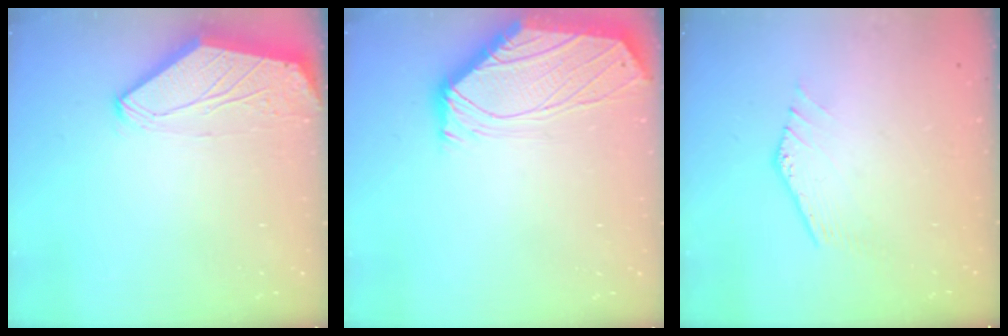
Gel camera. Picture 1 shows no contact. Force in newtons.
{"total": 0.5, "press": 0.4, "slide": 0.3}
{"total": 0.0}